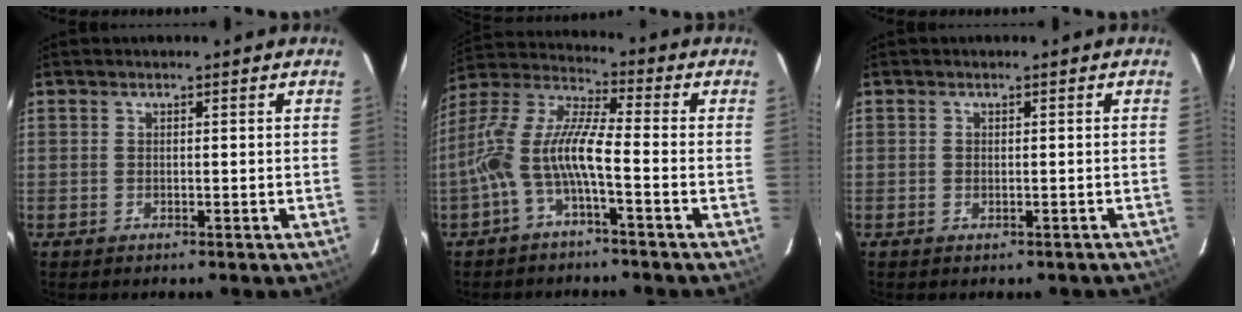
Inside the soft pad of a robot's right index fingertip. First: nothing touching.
{"total": 10.5, "force": [-3.4, 1.8, 9.8], "torque": [-0.215, 0.014, -0.070]}
{"total": 1.4, "force": [-0.8, 1.1, 0.5], "torque": [-0.007, 0.001, -0.007]}